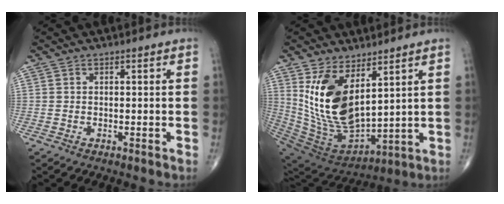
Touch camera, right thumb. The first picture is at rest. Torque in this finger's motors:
{"motor_torque": [-1.14, 2.40, 1.60, 0.85, 0.22]}